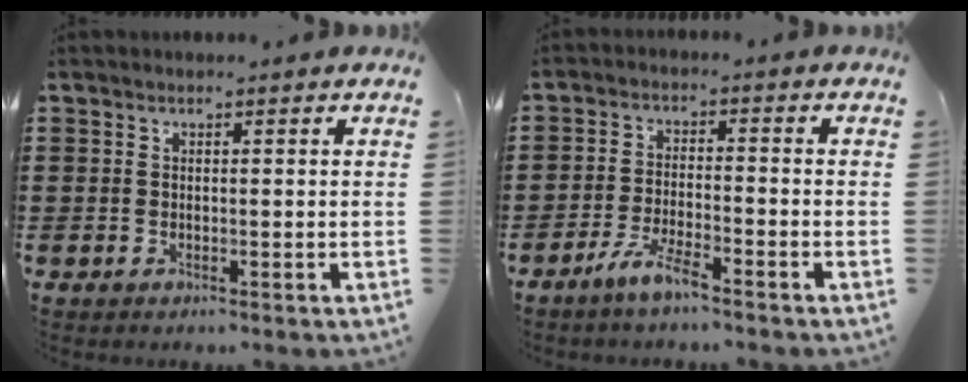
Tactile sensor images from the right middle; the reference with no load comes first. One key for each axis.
{"total": 4.6, "fx": -3.6, "fy": 0.4, "fz": 2.8, "tx": -0.069, "ty": -0.006, "tz": -0.071}